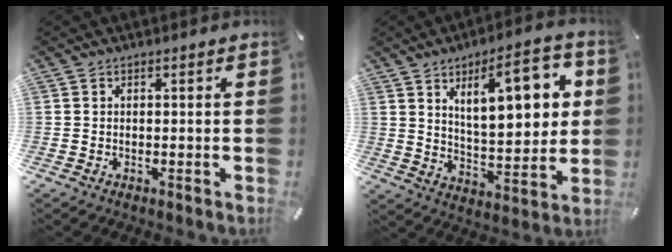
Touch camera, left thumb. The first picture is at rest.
{"total": 17.1, "force": [7.3, 7.6, 13.5], "torque": [-0.187, -0.020, 0.112]}